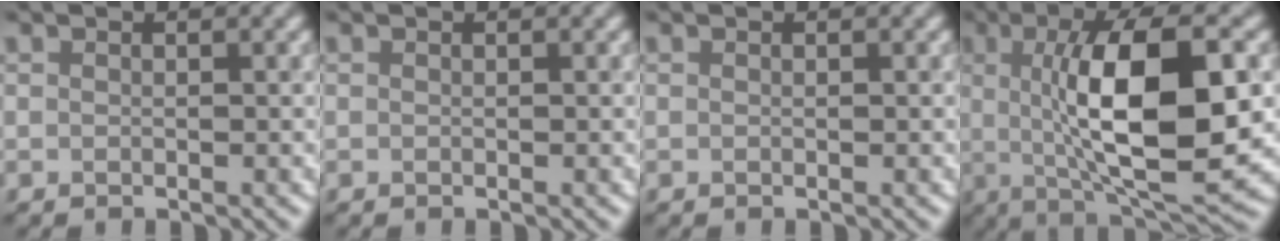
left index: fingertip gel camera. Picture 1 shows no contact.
{"total": 0.0}
{"total": 0.0}
{"total": 11.6, "force": [0.6, 3.6, 11.1], "torque": [-0.165, 0.002, 0.010]}